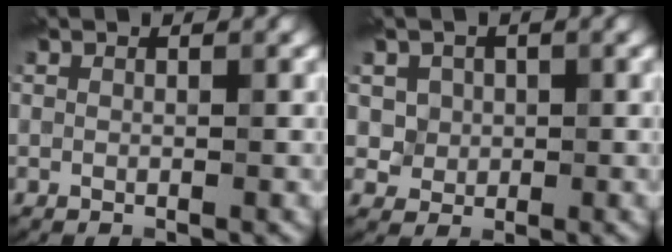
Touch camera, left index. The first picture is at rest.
{"total": 3.6, "force": [1.3, 3.1, 1.3], "torque": [-0.023, 0.000, 0.027]}